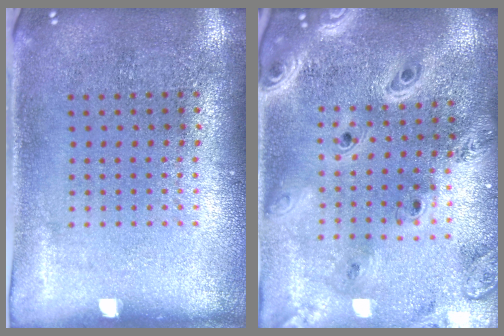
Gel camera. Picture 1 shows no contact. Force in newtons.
{"total": 3.6, "press": 2.8, "slide": 2.2}